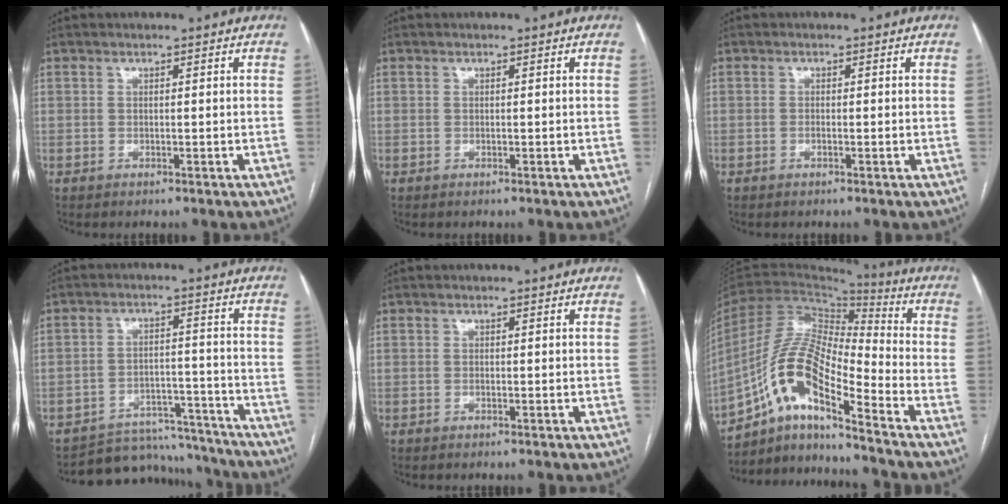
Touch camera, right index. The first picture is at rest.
{"total": 0.0}
{"total": 0.8, "force": [-0.3, 0.1, 0.7], "torque": [-0.011, 0.000, -0.003]}
{"total": 12.7, "force": [-12.0, 4.0, 0.4], "torque": [0.007, 0.033, -0.164]}
{"total": 0.9, "force": [0.1, 0.7, 0.6], "torque": [-0.007, 0.001, 0.001]}
{"total": 14.3, "force": [-8.1, 2.5, 11.5], "torque": [-0.234, 0.014, -0.147]}